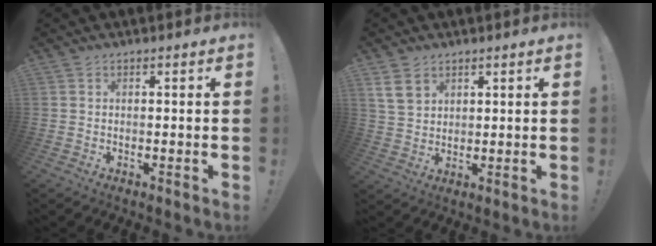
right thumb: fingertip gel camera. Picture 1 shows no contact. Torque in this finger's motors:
{"motor_torque": [-0.12, 0.49, 0.50, 0.38, 0.07]}